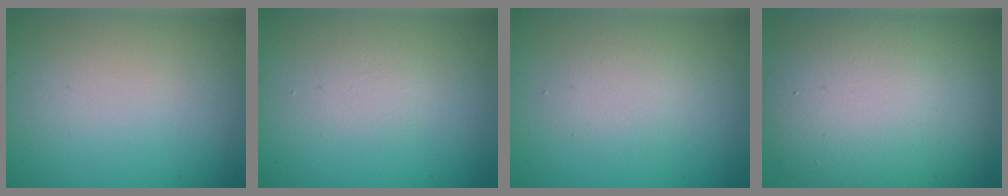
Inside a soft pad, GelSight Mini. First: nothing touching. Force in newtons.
{"total": 1.1, "press": 1.1, "slide": 0.1}
{"total": 2.1, "press": 2.1, "slide": 0.1}
{"total": 13.8, "press": 13.8, "slide": 1.0}